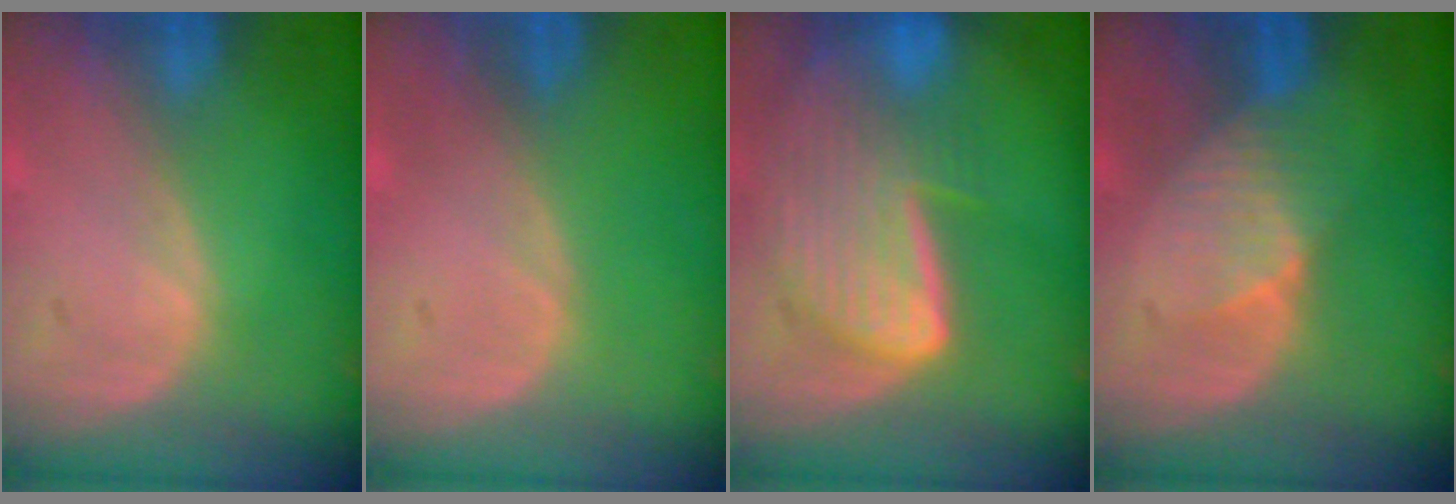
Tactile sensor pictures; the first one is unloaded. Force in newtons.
{"total": 0.0}
{"total": 9.0, "press": 7.9, "slide": 4.2}
{"total": 3.5, "press": 3.5, "slide": 0.4}